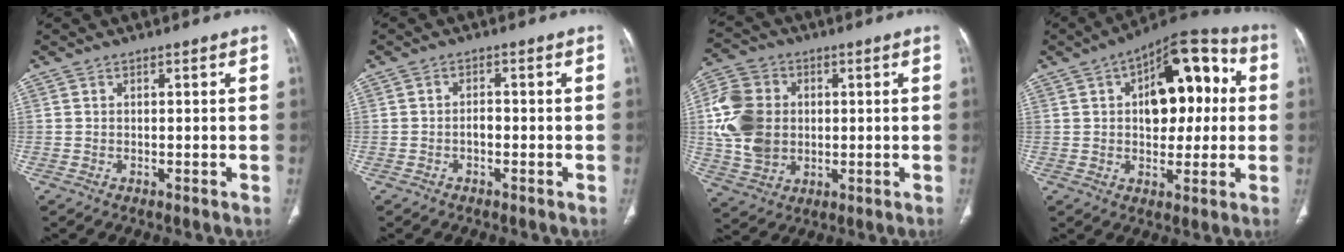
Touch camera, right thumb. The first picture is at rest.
{"total": 1.6, "force": [-0.7, 1.1, 0.9], "torque": [-0.008, 0.007, -0.012]}
{"total": 13.8, "force": [0.8, 11.1, 8.1], "torque": [-0.141, 0.008, 0.019]}
{"total": 17.4, "force": [3.3, 9.6, 14.1], "torque": [-0.149, 0.033, 0.044]}